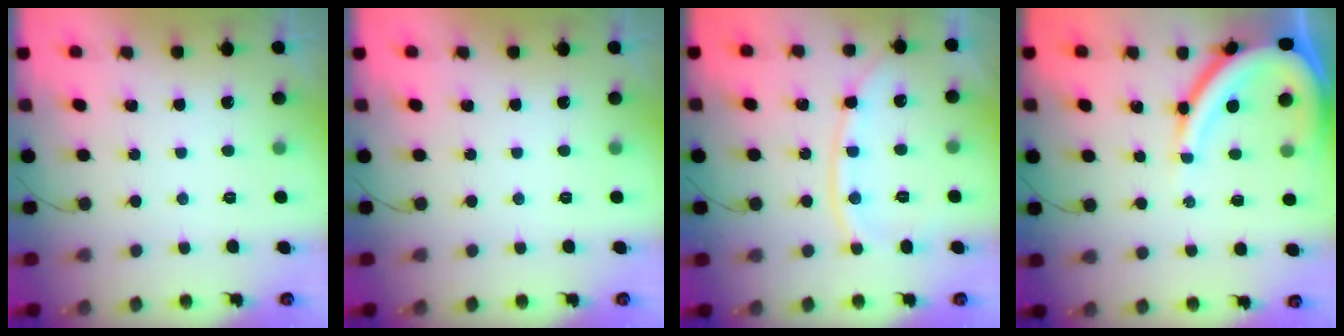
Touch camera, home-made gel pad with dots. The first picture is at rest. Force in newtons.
{"total": 0.0}
{"total": 10.3, "press": 10.2, "slide": 1.3}
{"total": 13.6, "press": 13.5, "slide": 1.2}